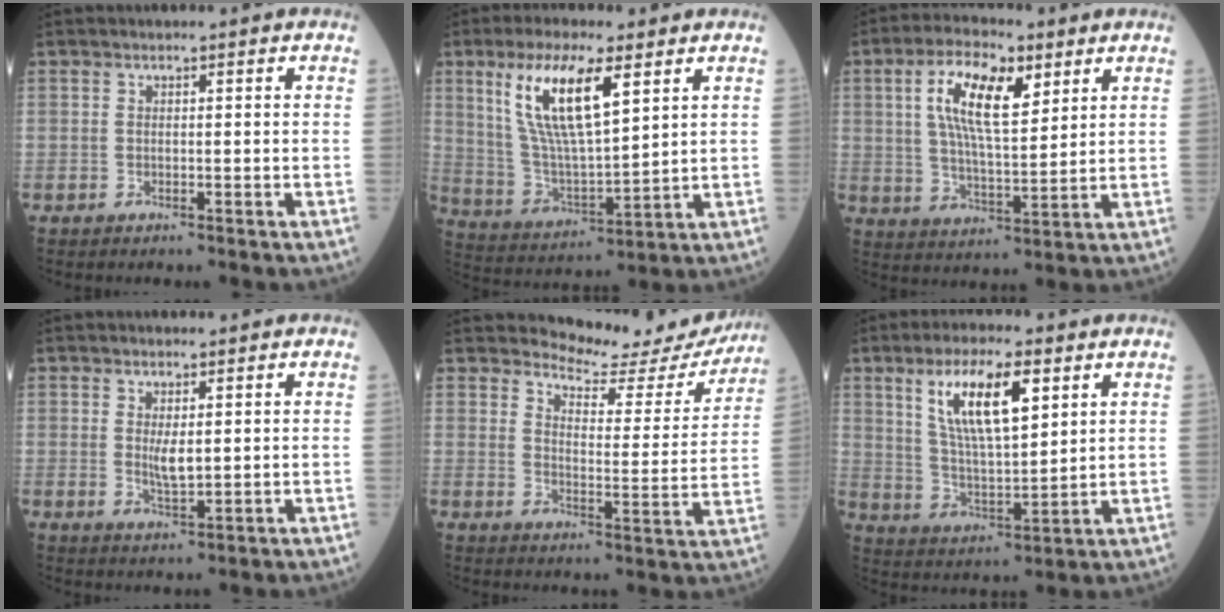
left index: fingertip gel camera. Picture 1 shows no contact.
{"total": 13.1, "force": [6.1, 3.0, 11.2], "torque": [-0.233, 0.007, 0.123]}
{"total": 11.1, "force": [4.4, 3.6, 9.5], "torque": [-0.187, 0.016, 0.081]}
{"total": 2.6, "force": [0.5, 0.8, 2.4], "torque": [-0.046, -0.004, 0.014]}
{"total": 13.6, "force": [13.3, 2.3, 1.3], "torque": [-0.005, -0.055, 0.153]}
{"total": 11.8, "force": [5.4, 3.1, 10.0], "torque": [-0.196, 0.008, 0.107]}